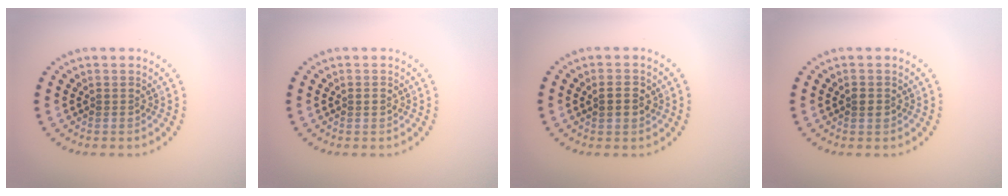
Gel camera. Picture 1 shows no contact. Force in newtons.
{"total": 0.8, "press": 0.8, "slide": 0.1}
{"total": 1.6, "press": 1.6, "slide": 0.2}
{"total": 1.0, "press": 1.0, "slide": 0.1}